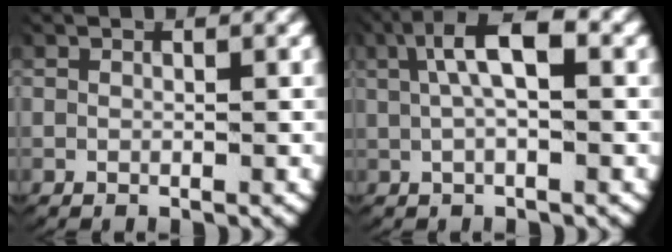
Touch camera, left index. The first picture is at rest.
{"total": 5.6, "force": [1.6, 2.3, 4.9], "torque": [-0.080, 0.020, 0.019]}